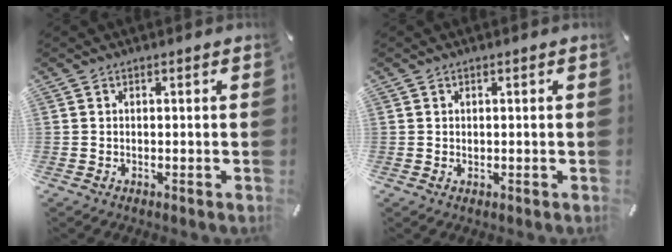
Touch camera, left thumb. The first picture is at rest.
{"total": 0.6, "force": [0.1, 0.5, 0.3], "torque": [-0.006, 0.001, 0.002]}